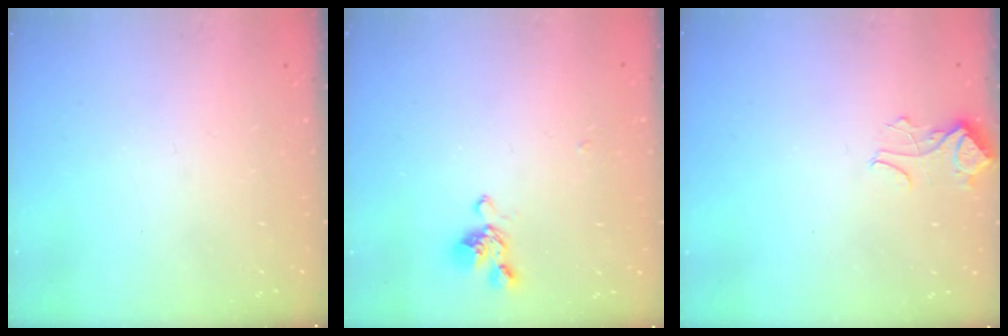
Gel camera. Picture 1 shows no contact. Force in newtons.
{"total": 2.0, "press": 1.8, "slide": 0.8}
{"total": 2.1, "press": 2.1, "slide": 0.5}